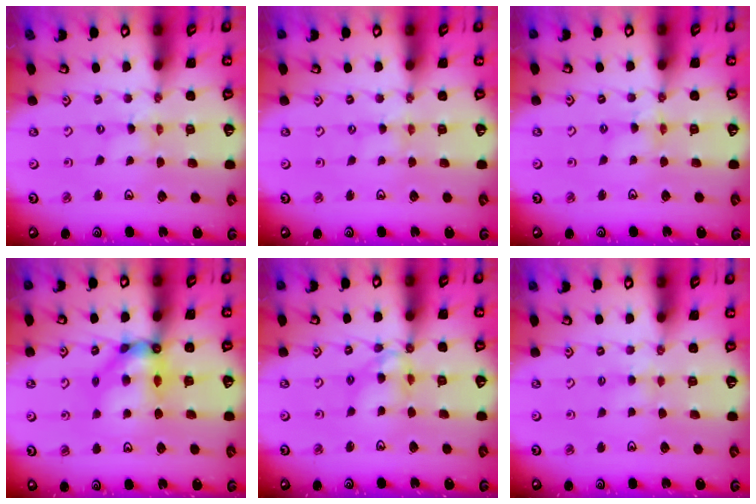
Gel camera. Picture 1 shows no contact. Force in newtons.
{"total": 1.2, "press": 1.1, "slide": 0.3}
{"total": 3.4, "press": 3.4, "slide": 0.4}
{"total": 10.7, "press": 10.6, "slide": 1.5}
{"total": 10.6, "press": 10.6, "slide": 1.1}
{"total": 3.5, "press": 3.5, "slide": 0.6}